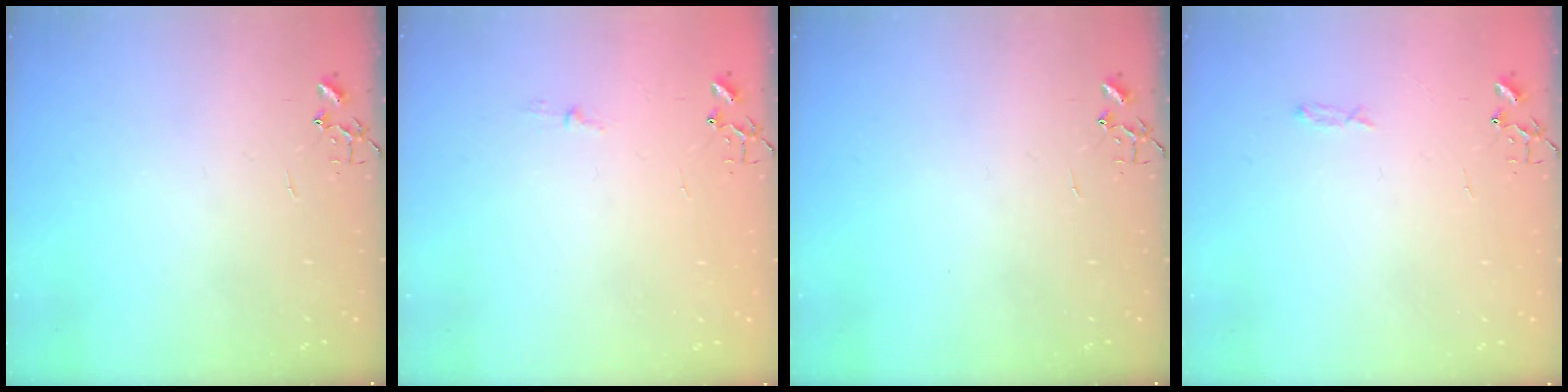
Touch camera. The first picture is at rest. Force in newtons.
{"total": 3.3, "press": 3.3, "slide": 0.5}
{"total": 0.0}
{"total": 3.7, "press": 3.7, "slide": 0.6}